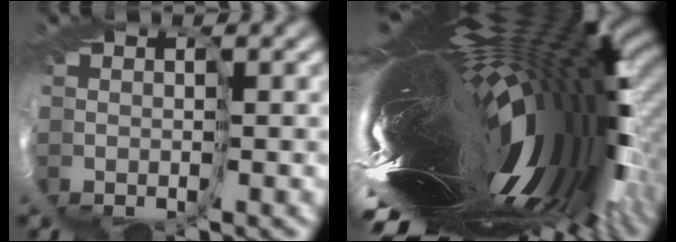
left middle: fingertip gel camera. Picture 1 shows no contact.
{"total": 17.5, "force": [1.4, 3.0, 17.2], "torque": [-0.297, -0.010, 0.024]}